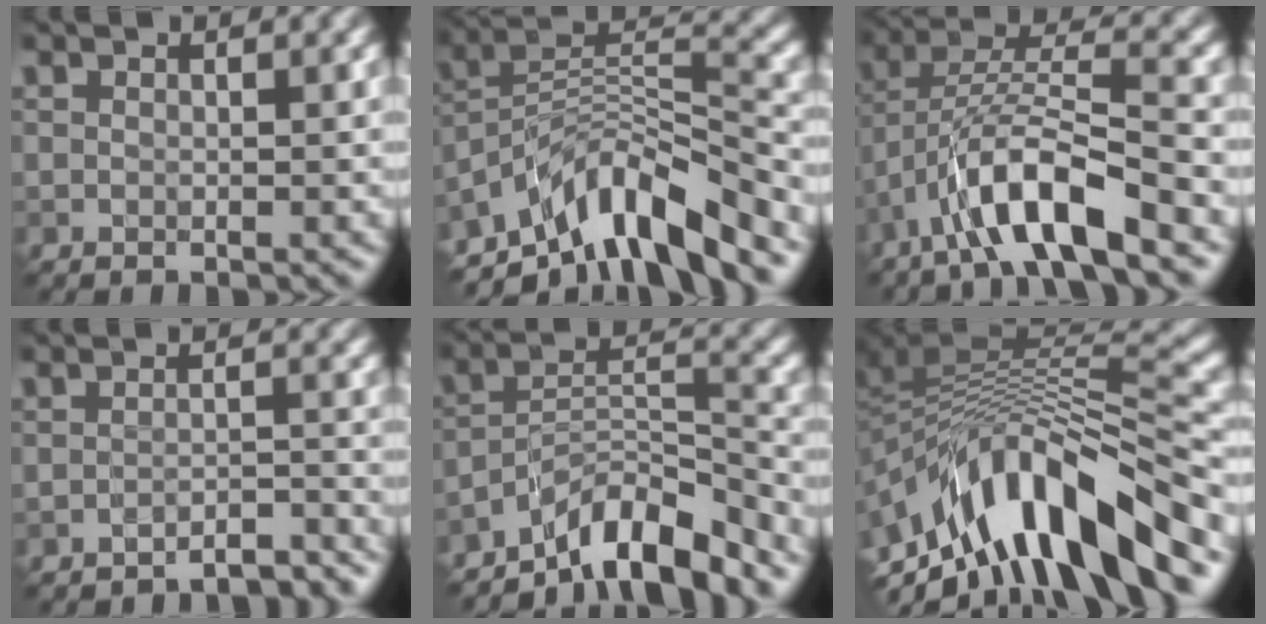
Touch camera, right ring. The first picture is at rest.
{"total": 9.8, "force": [-7.2, 2.9, 6.0], "torque": [-0.089, 0.010, -0.138]}
{"total": 8.1, "force": [-4.8, 1.7, 6.3], "torque": [-0.108, 0.017, -0.085]}
{"total": 3.7, "force": [-3.5, 0.3, 1.0], "torque": [-0.012, 0.007, -0.047]}
{"total": 7.7, "force": [-6.5, 1.5, 3.9], "torque": [-0.054, 0.010, -0.119]}
{"total": 12.5, "force": [-6.0, 5.1, 9.7], "torque": [-0.162, 0.014, -0.094]}